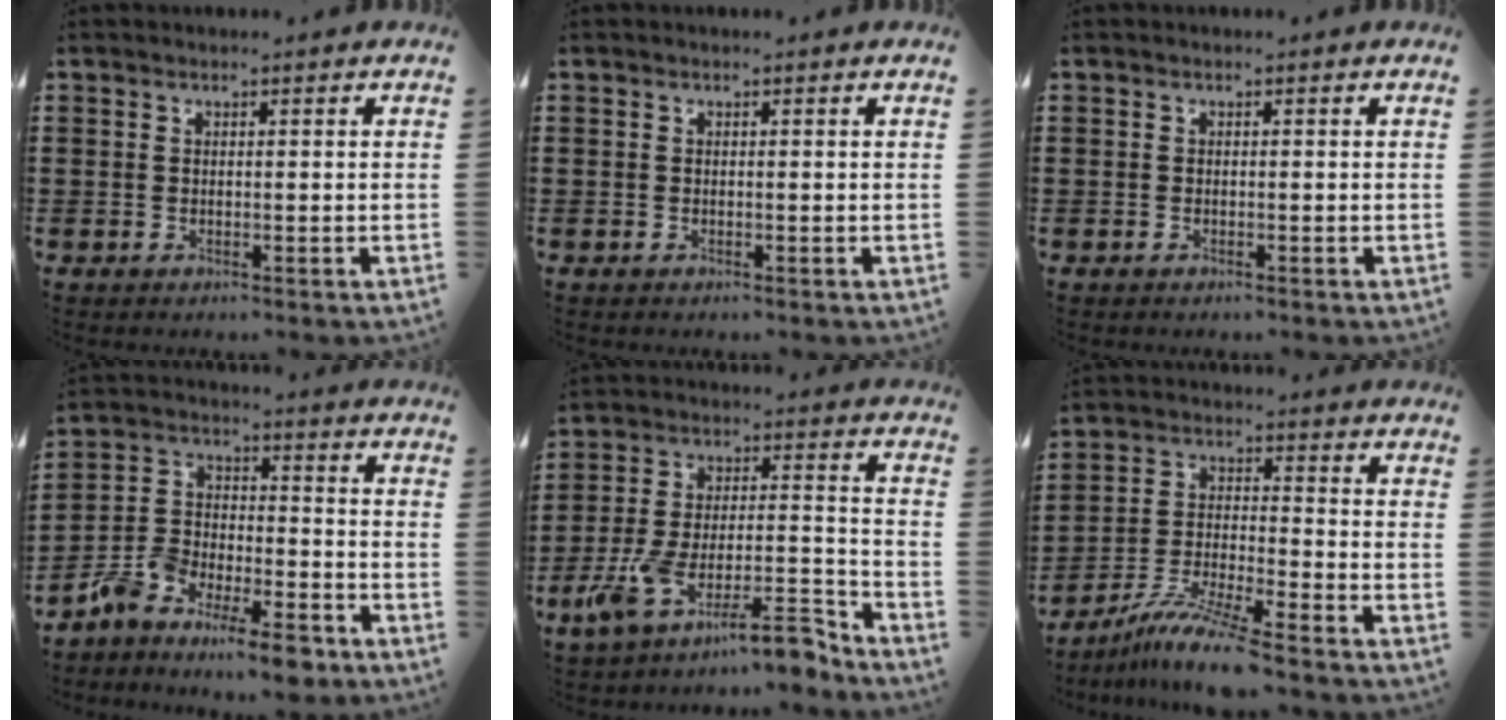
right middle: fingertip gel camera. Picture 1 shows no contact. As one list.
[{"total": 0.0}, {"total": 0.0}, {"total": 8.5, "force": [-7.9, 1.5, 2.9], "torque": [-0.059, 0.020, -0.153]}, {"total": 12.6, "force": [-10.1, 1.8, 7.3], "torque": [-0.129, 0.022, -0.191]}, {"total": 8.5, "force": [-7.3, -0.1, 4.4], "torque": [-0.082, -0.005, -0.141]}]